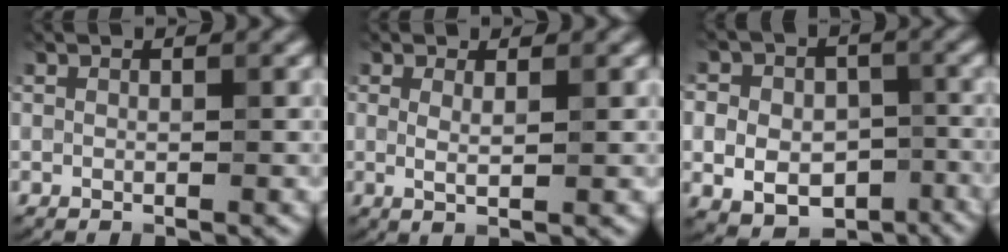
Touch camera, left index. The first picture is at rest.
{"total": 1.6, "force": [0.5, 0.4, 1.5], "torque": [-0.023, -0.004, 0.004]}
{"total": 9.8, "force": [-2.8, 8.1, 4.8], "torque": [-0.074, -0.013, -0.046]}